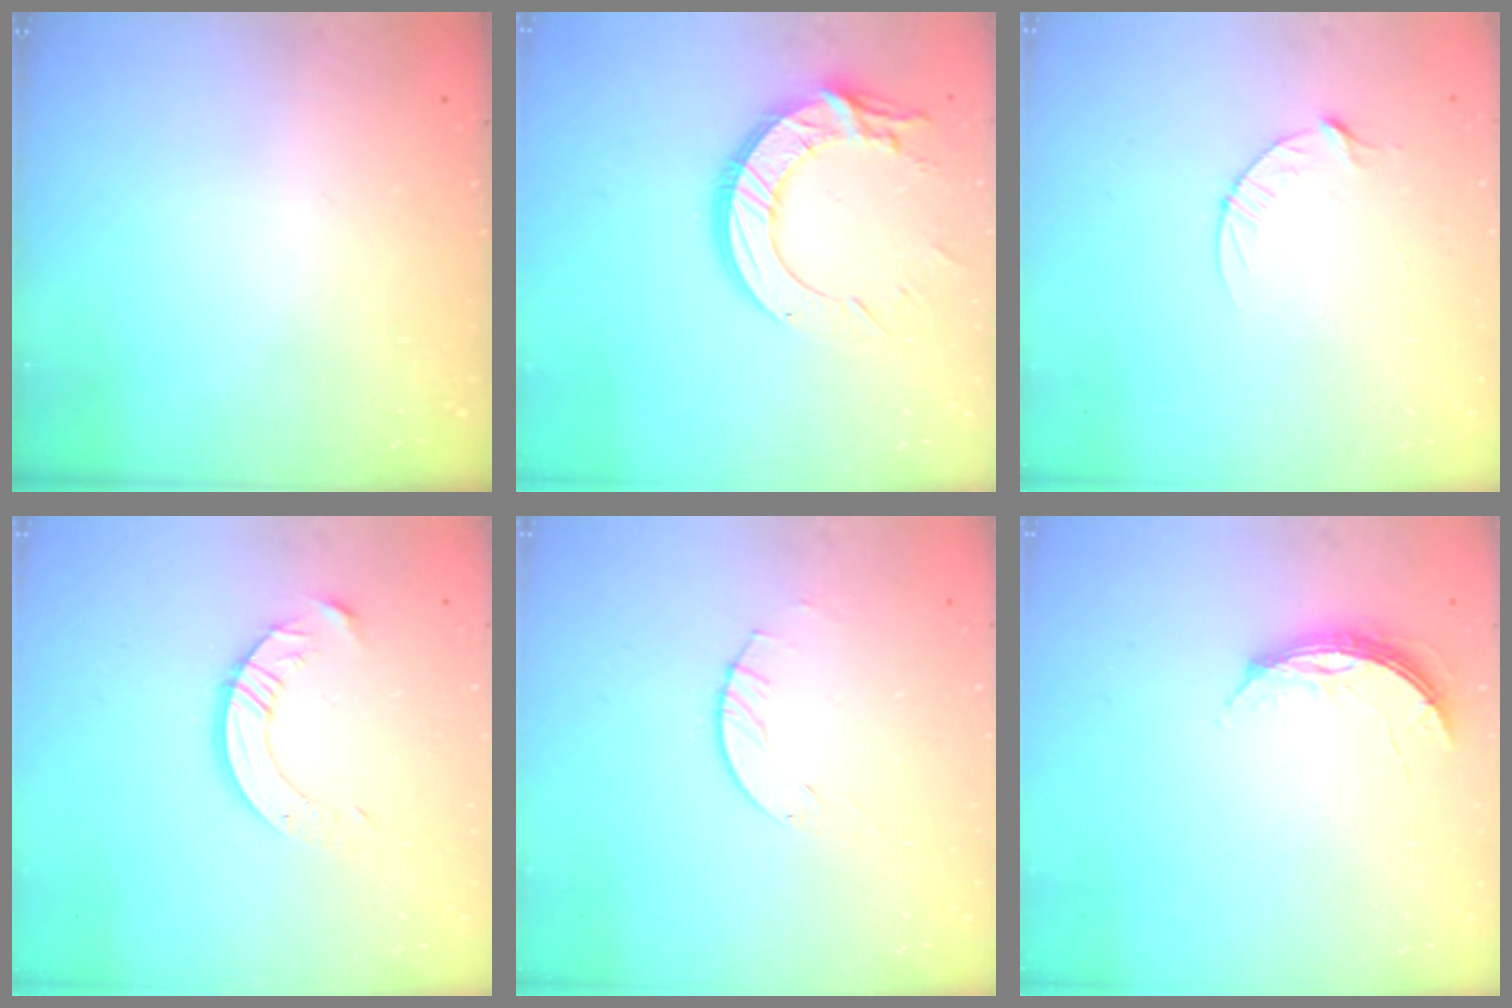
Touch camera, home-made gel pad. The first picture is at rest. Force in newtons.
{"total": 15.3, "press": 15.2, "slide": 1.5}
{"total": 4.4, "press": 4.4, "slide": 0.6}
{"total": 9.2, "press": 9.2, "slide": 0.7}
{"total": 2.9, "press": 2.9, "slide": 0.4}
{"total": 5.6, "press": 5.6, "slide": 0.5}